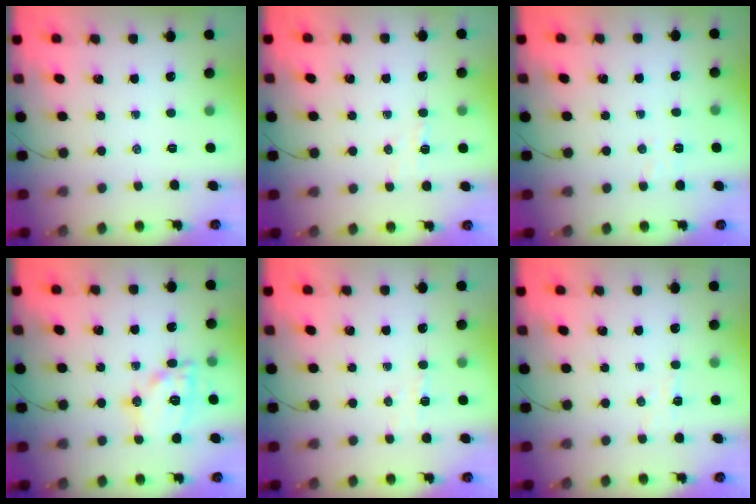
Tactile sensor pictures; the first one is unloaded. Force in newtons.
{"total": 2.5, "press": 2.4, "slide": 0.7}
{"total": 3.9, "press": 3.8, "slide": 1.1}
{"total": 13.6, "press": 13.6, "slide": 1.0}
{"total": 2.5, "press": 2.4, "slide": 0.7}
{"total": 3.9, "press": 3.8, "slide": 1.0}